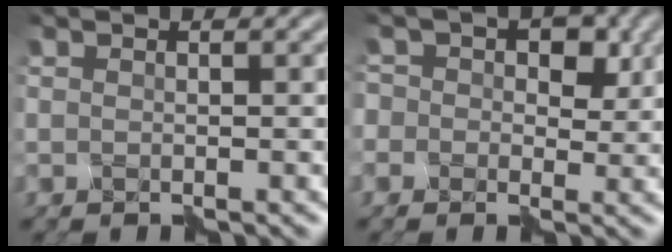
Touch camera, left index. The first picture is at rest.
{"total": 5.3, "force": [0.4, 4.5, 2.9], "torque": [-0.051, 0.024, -0.011]}